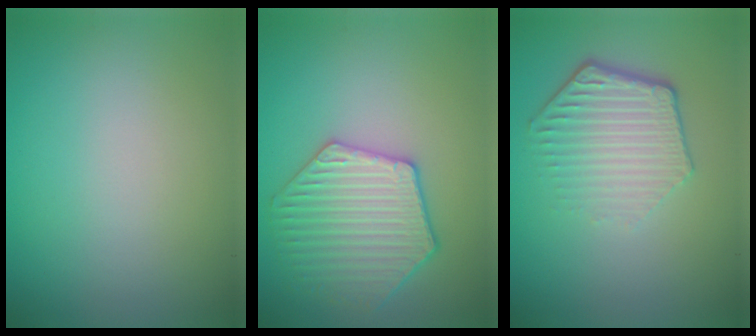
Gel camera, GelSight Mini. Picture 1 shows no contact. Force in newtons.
{"total": 4.9, "press": 4.6, "slide": 1.7}
{"total": 4.1, "press": 3.2, "slide": 2.7}